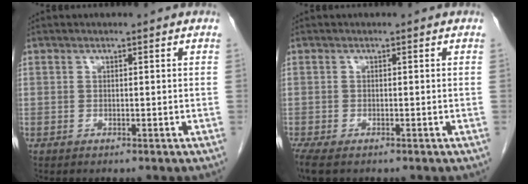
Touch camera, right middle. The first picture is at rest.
{"total": 4.0, "force": [-2.8, 1.6, 2.4], "torque": [-0.052, -0.014, -0.047]}